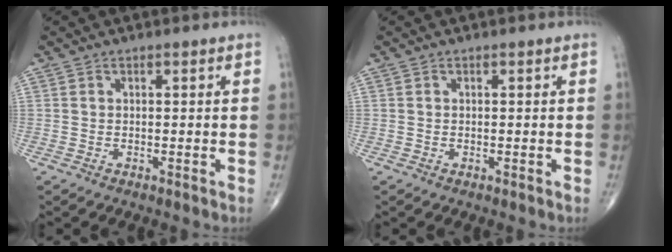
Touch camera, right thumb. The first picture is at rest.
{"total": 0.0}